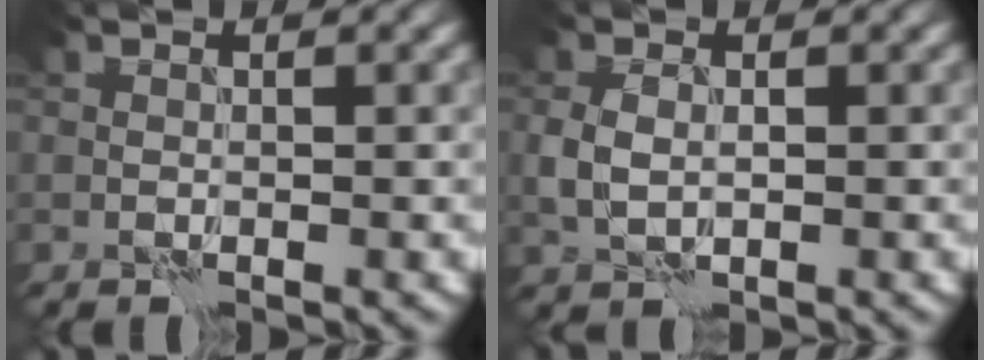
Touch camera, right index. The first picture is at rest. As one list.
[{"total": 2.1, "force": [0.1, 1.5, 1.4], "torque": [-0.036, 0.001, 0.003]}]